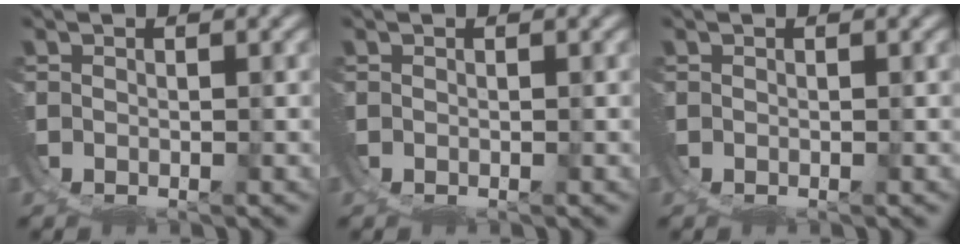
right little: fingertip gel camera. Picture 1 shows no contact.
{"total": 0.0}
{"total": 0.0}